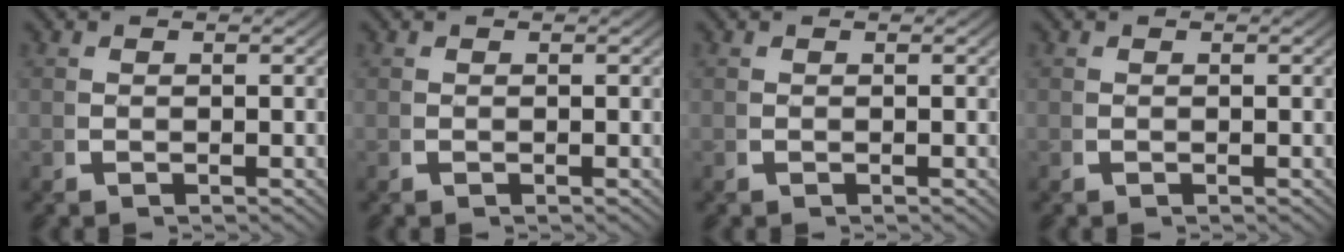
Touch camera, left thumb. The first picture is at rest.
{"total": 0.0}
{"total": 0.0}
{"total": 0.0}